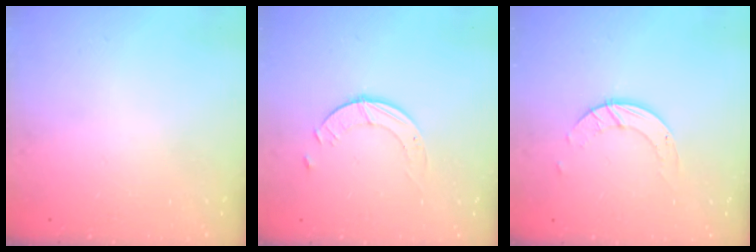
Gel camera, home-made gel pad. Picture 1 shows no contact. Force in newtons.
{"total": 1.8, "press": 1.8, "slide": 0.2}
{"total": 3.6, "press": 3.6, "slide": 0.2}